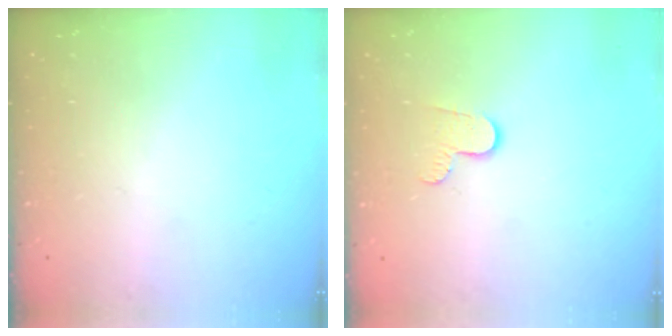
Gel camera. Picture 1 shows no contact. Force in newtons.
{"total": 6.1, "press": 6.0, "slide": 0.6}